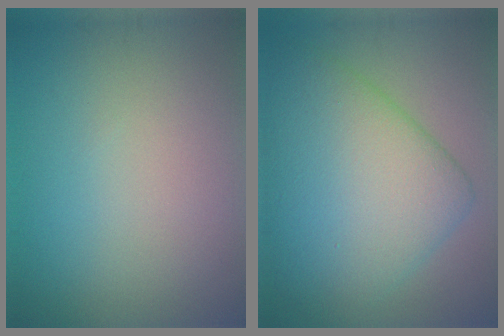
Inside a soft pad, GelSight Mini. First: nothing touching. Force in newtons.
{"total": 10.5, "press": 10.5, "slide": 0.1}